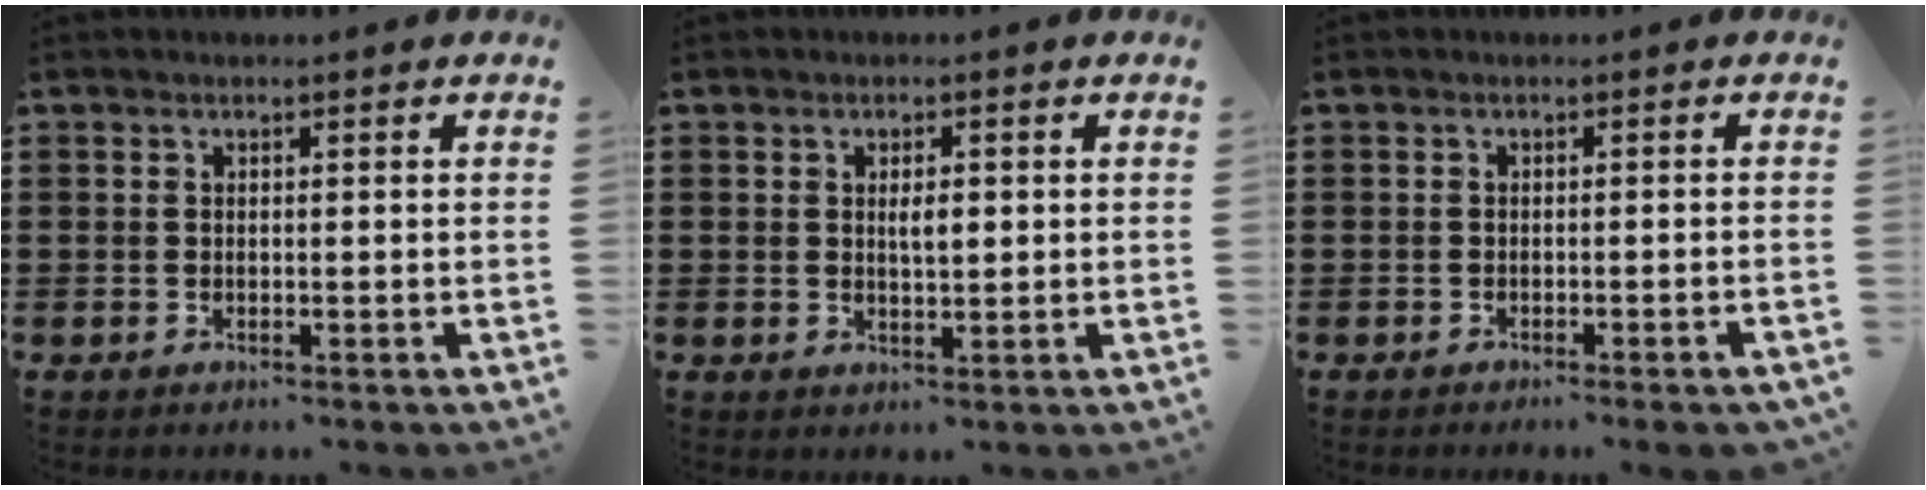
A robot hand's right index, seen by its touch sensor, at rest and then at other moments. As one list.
[{"total": 2.5, "force": [0.4, 0.8, 2.3], "torque": [-0.038, 0.000, 0.003]}, {"total": 1.3, "force": [-1.0, -0.2, 0.8], "torque": [-0.015, -0.003, -0.018]}]